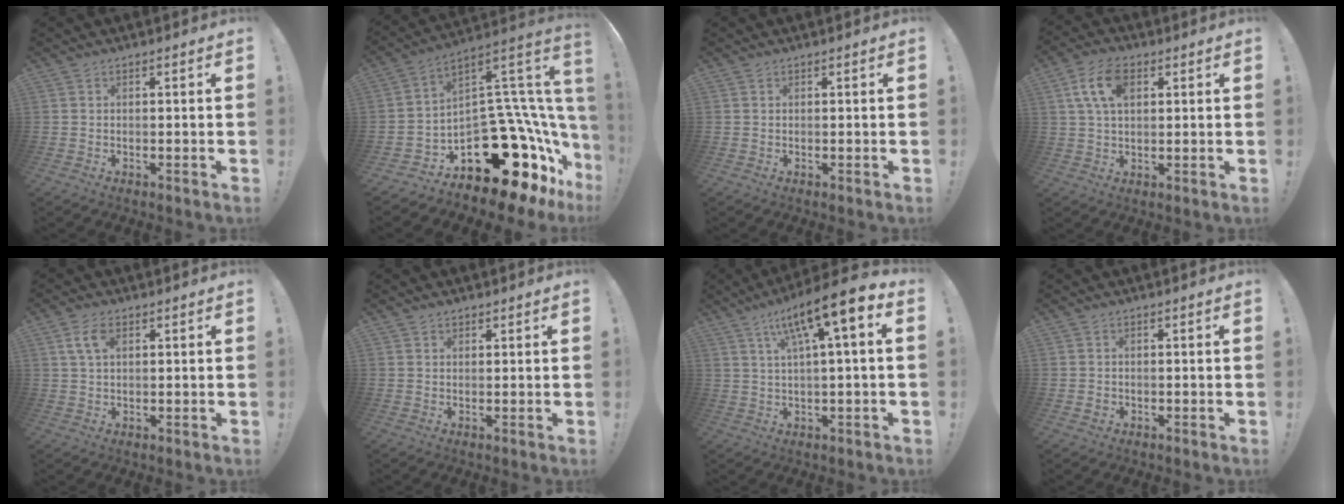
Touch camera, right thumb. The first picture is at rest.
{"total": 23.5, "force": [-11.6, 11.7, 16.8], "torque": [-0.201, 0.020, -0.156]}
{"total": 0.0}
{"total": 10.1, "force": [3.3, 6.0, 7.4], "torque": [-0.135, 0.008, 0.063]}
{"total": 5.3, "force": [2.0, 2.9, 4.0], "torque": [-0.066, 0.001, 0.036]}
{"total": 1.3, "force": [1.0, 0.7, 0.0], "torque": [0.016, -0.009, 0.017]}
{"total": 12.6, "force": [4.8, 1.4, 11.6], "torque": [-0.188, -0.024, 0.067]}
{"total": 1.1, "force": [-0.1, 1.1, 0.2], "torque": [0.005, -0.002, -0.004]}